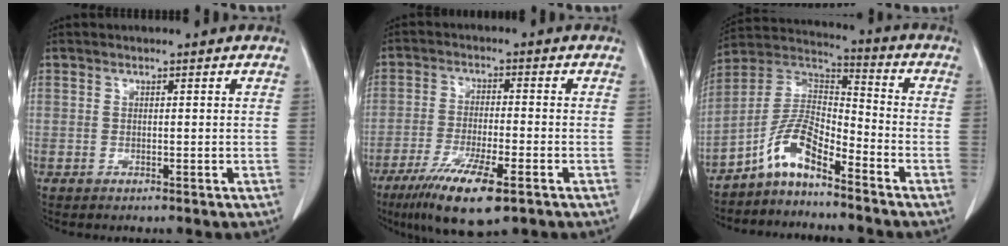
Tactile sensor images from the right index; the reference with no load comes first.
{"total": 11.0, "force": [-6.5, 1.7, 8.8], "torque": [-0.157, -0.026, -0.106]}
{"total": 8.4, "force": [-5.9, 2.1, 5.6], "torque": [-0.122, 0.024, -0.117]}